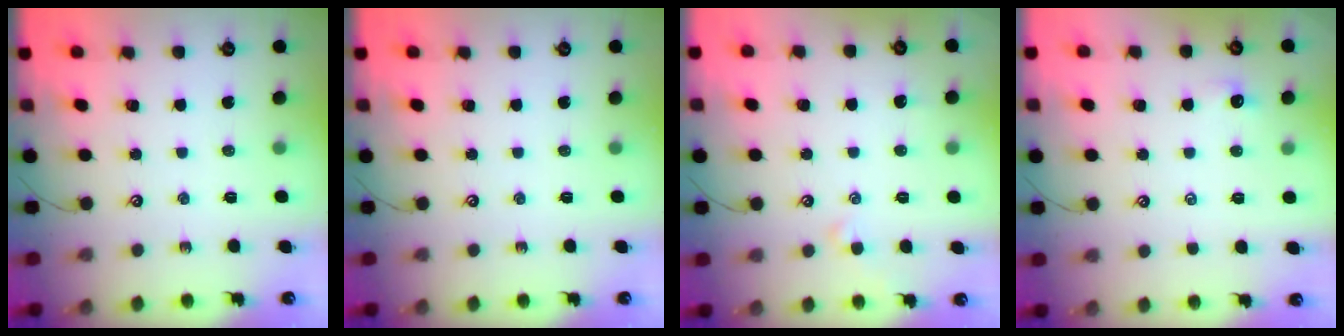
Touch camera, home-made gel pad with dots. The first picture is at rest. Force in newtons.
{"total": 0.0}
{"total": 2.1, "press": 2.0, "slide": 0.4}
{"total": 1.6, "press": 1.6, "slide": 0.4}